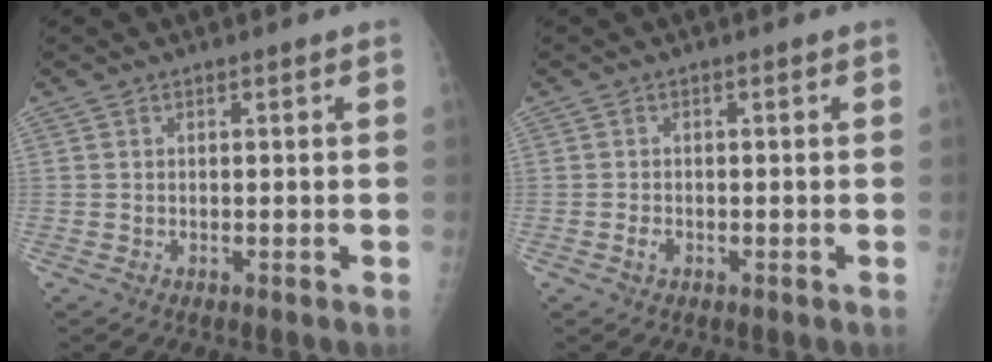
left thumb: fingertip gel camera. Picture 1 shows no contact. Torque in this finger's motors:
{"motor_torque": [-0.36, 0.09, 0.11, 0.03, 0.00]}